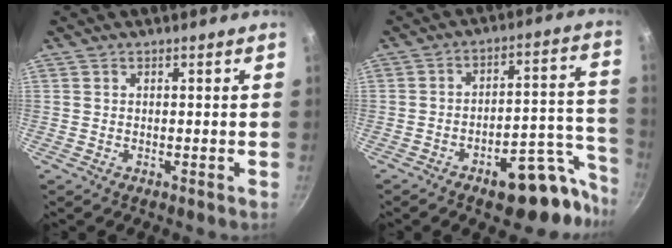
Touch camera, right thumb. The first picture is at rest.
{"total": 17.8, "force": [-11.4, 7.1, 11.7], "torque": [-0.079, 0.090, -0.157]}